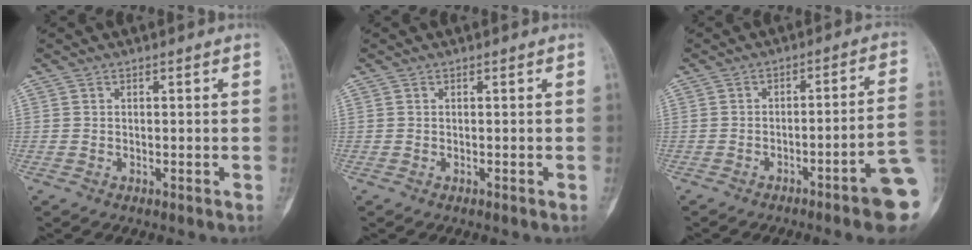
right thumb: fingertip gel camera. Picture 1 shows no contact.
{"total": 0.0}
{"total": 10.7, "force": [-4.5, 0.4, 9.7], "torque": [-0.121, 0.029, -0.063]}